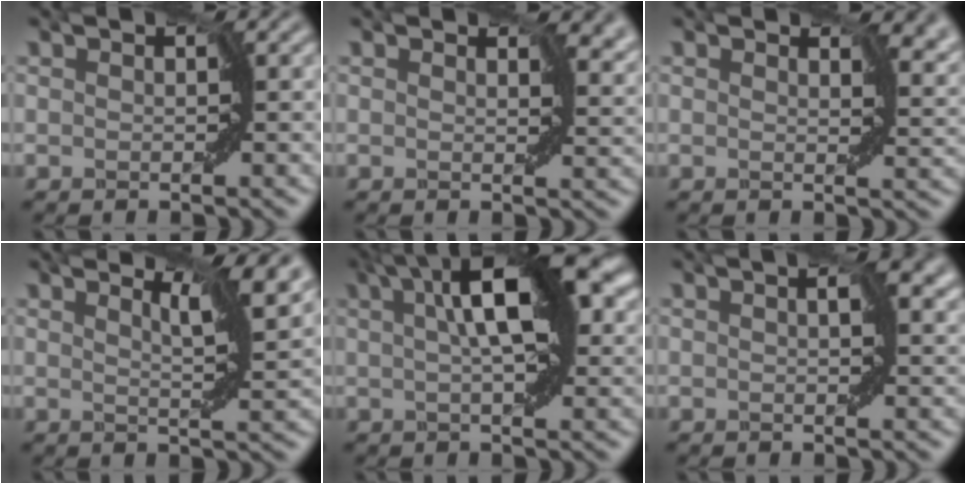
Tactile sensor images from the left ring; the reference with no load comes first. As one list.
[{"total": 3.4, "force": [1.6, 1.9, 2.2], "torque": [-0.028, -0.005, 0.022]}, {"total": 3.8, "force": [1.9, 2.0, 2.6], "torque": [-0.033, -0.005, 0.026]}, {"total": 4.2, "force": [2.3, 0.5, 3.4], "torque": [-0.049, 0.005, 0.030]}, {"total": 9.1, "force": [3.0, 2.7, 8.2], "torque": [-0.122, 0.014, 0.038]}, {"total": 2.7, "force": [0.7, 1.1, 2.4], "torque": [-0.039, 0.000, 0.007]}]